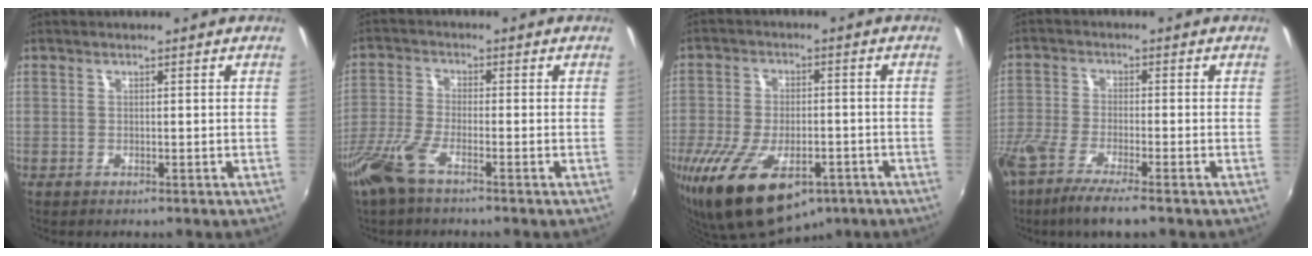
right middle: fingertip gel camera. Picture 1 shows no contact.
{"total": 6.9, "force": [-4.7, 1.6, 4.8], "torque": [-0.116, -0.010, -0.099]}
{"total": 19.7, "force": [-10.5, 9.6, 13.6], "torque": [-0.283, -0.046, -0.163]}
{"total": 9.3, "force": [-6.9, 1.3, 6.1], "torque": [-0.143, -0.034, -0.135]}